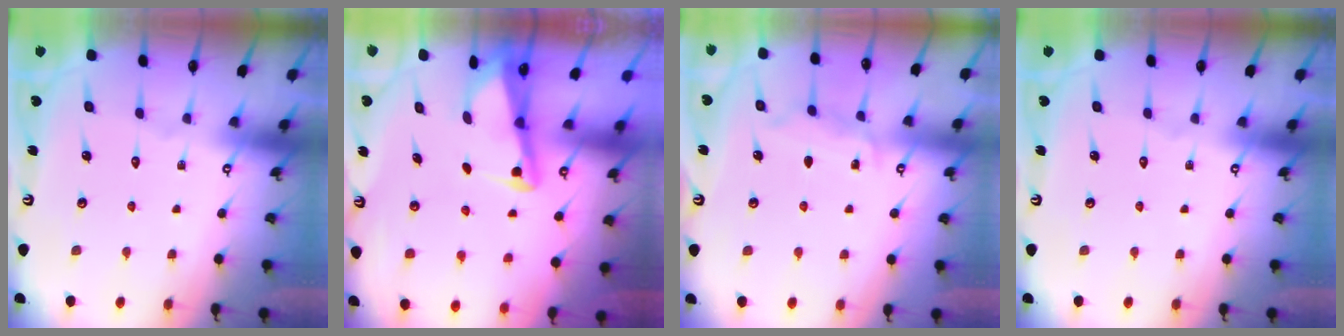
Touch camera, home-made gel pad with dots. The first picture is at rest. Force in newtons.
{"total": 3.0, "press": 3.0, "slide": 0.3}
{"total": 6.5, "press": 6.4, "slide": 0.8}
{"total": 0.0}